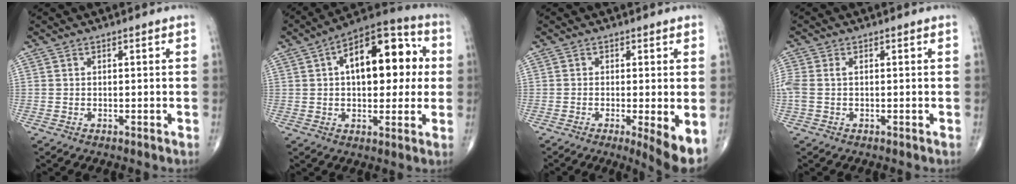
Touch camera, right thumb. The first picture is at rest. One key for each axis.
{"total": 18.2, "fx": 3.3, "fy": 9.6, "fz": 15.1, "tx": -0.181, "ty": 0.027, "tz": 0.040}
{"total": 6.1, "fx": -1.7, "fy": 1.0, "fz": 5.8, "tx": -0.093, "ty": -0.018, "tz": -0.030}
{"total": 3.7, "fx": 0.0, "fy": 2.2, "fz": 3.0, "tx": -0.098, "ty": 0.011, "tz": -0.001}